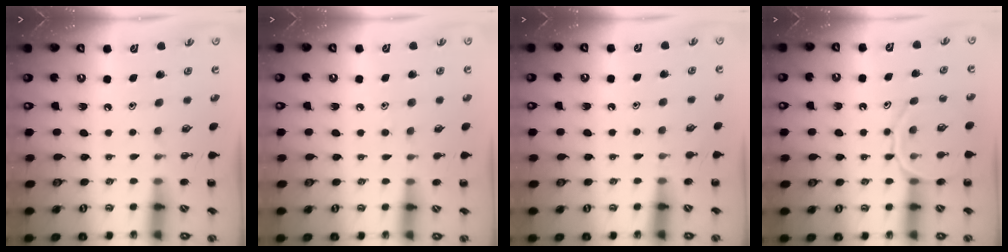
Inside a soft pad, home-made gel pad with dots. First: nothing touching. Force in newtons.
{"total": 5.3, "press": 4.9, "slide": 2.1}
{"total": 4.3, "press": 3.9, "slide": 1.6}
{"total": 11.8, "press": 11.7, "slide": 1.3}